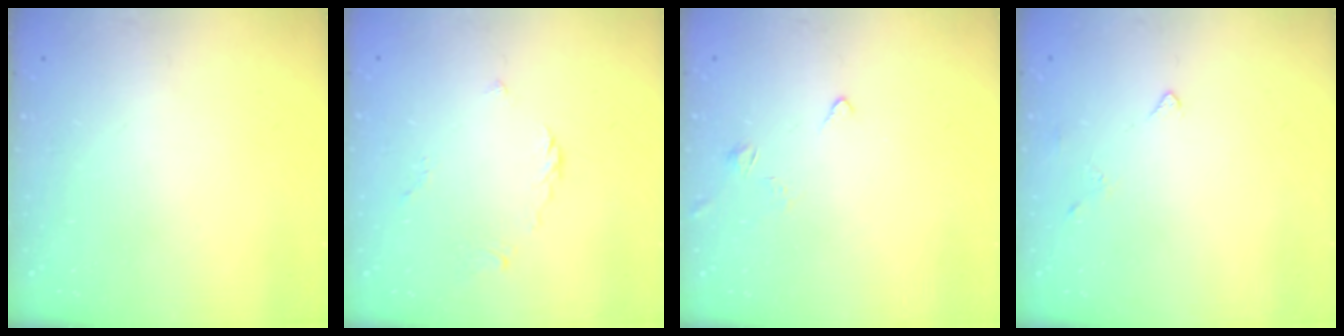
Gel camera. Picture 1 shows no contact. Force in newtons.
{"total": 2.7, "press": 2.7, "slide": 0.5}
{"total": 2.9, "press": 2.8, "slide": 0.6}
{"total": 3.0, "press": 2.9, "slide": 0.5}